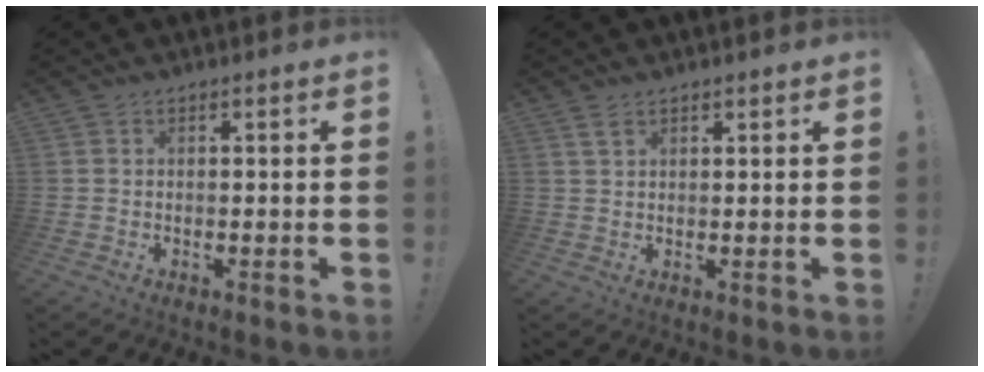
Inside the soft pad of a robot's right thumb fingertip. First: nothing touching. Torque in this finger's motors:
{"motor_torque": [-0.18, 0.63, 0.26, 0.02, -0.03]}